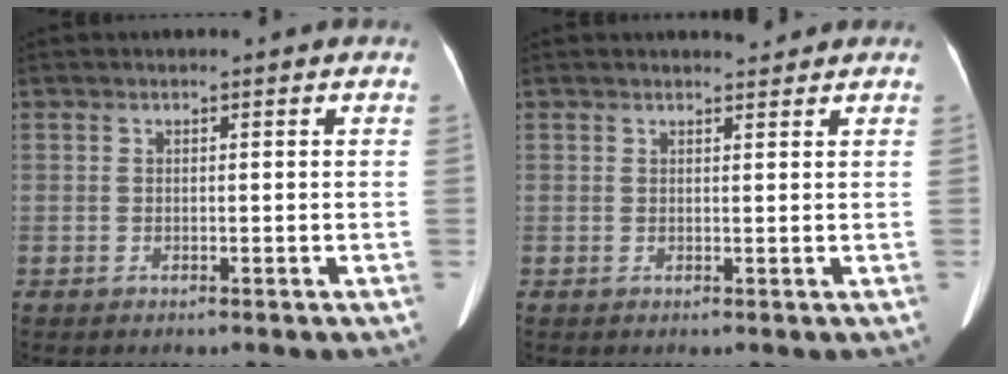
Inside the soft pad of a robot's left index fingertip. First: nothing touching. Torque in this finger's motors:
{"motor_torque": [0.00, -0.32, 0.01, 0.01]}